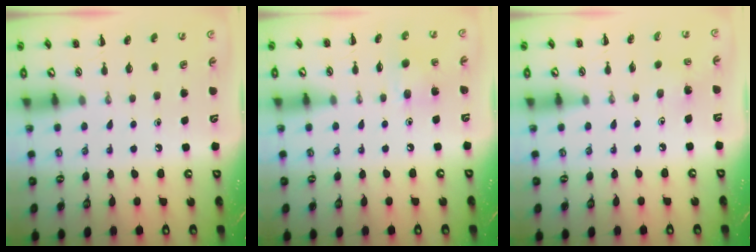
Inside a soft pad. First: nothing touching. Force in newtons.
{"total": 7.1, "press": 6.9, "slide": 1.3}
{"total": 1.9, "press": 1.9, "slide": 0.4}